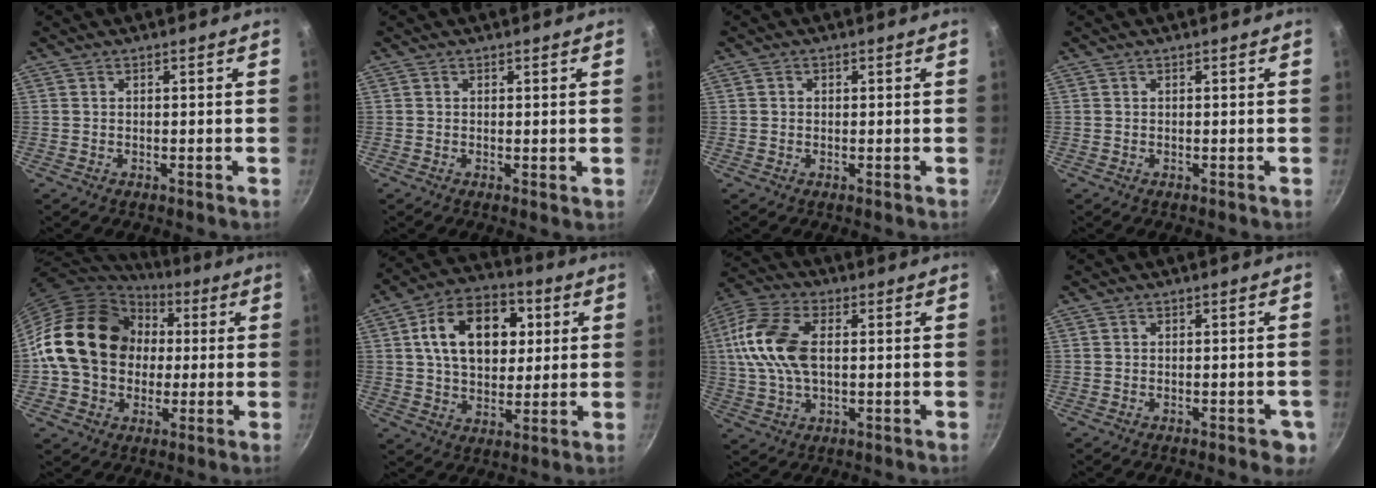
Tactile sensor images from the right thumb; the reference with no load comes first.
{"total": 0.7, "force": [0.3, 0.4, 0.5], "torque": [-0.008, -0.003, 0.001]}
{"total": 0.9, "force": [0.1, 0.9, 0.3], "torque": [-0.003, 0.003, 0.000]}
{"total": 0.0}
{"total": 20.8, "force": [2.0, 16.7, 12.2], "torque": [-0.189, 0.034, 0.029]}
{"total": 17.8, "force": [4.3, 12.1, 12.3], "torque": [-0.161, 0.012, 0.061]}
{"total": 14.3, "force": [1.7, 8.2, 11.6], "torque": [-0.226, 0.018, 0.019]}
{"total": 3.9, "force": [-1.6, 1.7, 3.1], "torque": [-0.024, 0.009, -0.018]}